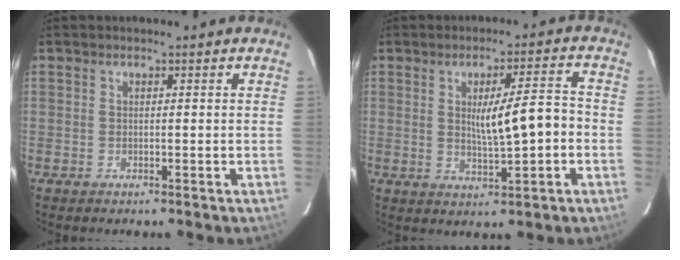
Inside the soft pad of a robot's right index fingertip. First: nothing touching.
{"total": 7.7, "force": [-0.5, 0.9, 7.6], "torque": [-0.120, 0.009, -0.001]}